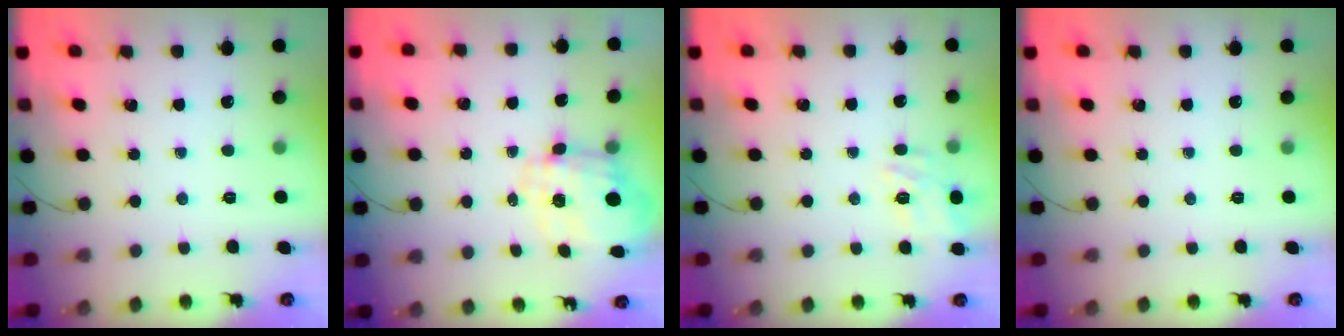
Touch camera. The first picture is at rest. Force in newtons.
{"total": 3.4, "press": 3.1, "slide": 1.4}
{"total": 13.6, "press": 13.5, "slide": 1.1}
{"total": 0.0}